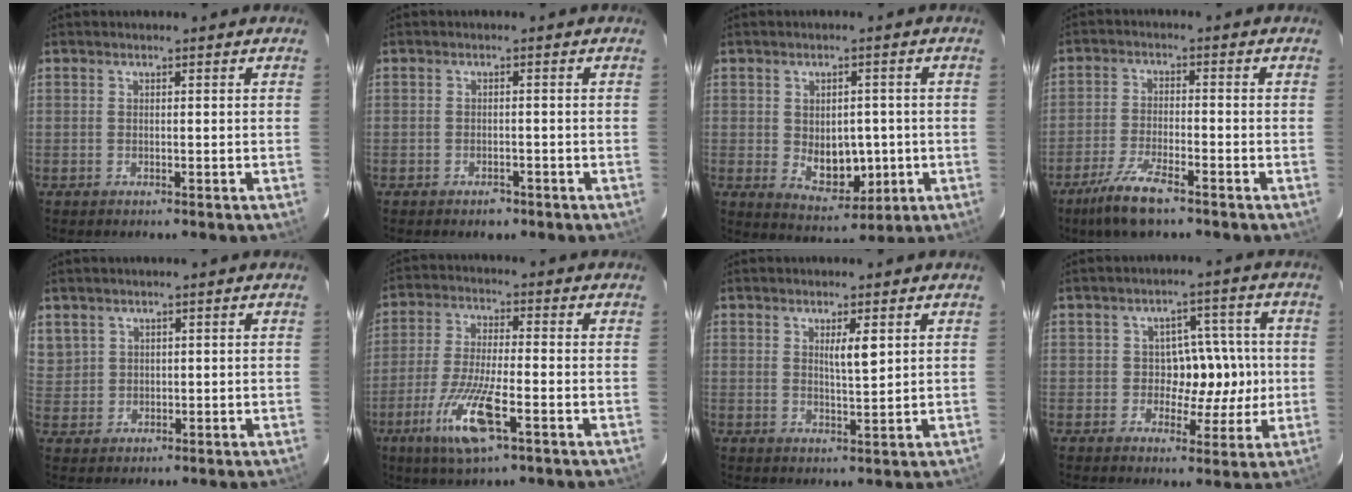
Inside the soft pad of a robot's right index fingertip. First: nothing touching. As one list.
[{"total": 1.8, "force": [-1.3, 1.0, 0.8], "torque": [-0.013, 0.002, -0.012]}, {"total": 7.5, "force": [-0.7, 4.6, 5.9], "torque": [-0.090, -0.003, 0.004]}, {"total": 7.3, "force": [-5.2, 1.0, 5.1], "torque": [-0.106, -0.015, -0.094]}, {"total": 4.0, "force": [2.6, 3.1, 0.3], "torque": [-0.008, 0.004, 0.059]}, {"total": 10.7, "force": [-4.8, 1.4, 9.5], "torque": [-0.190, -0.023, -0.087]}, {"total": 3.3, "force": [1.4, 0.3, 3.0], "torque": [-0.051, -0.005, 0.023]}, {"total": 7.1, "force": [-0.2, 5.0, 5.0], "torque": [-0.050, 0.028, 0.006]}]